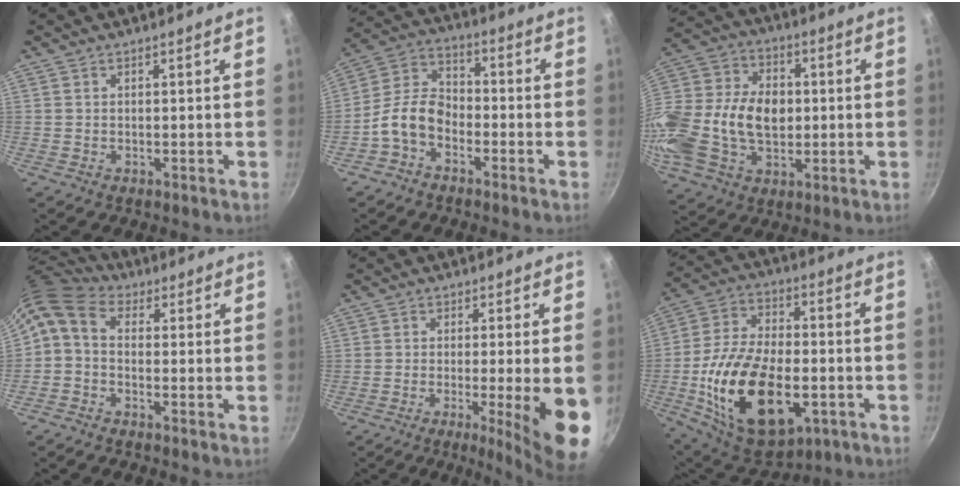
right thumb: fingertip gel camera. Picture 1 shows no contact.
{"total": 9.0, "force": [-4.0, 5.9, 5.6], "torque": [-0.094, 0.049, -0.094]}
{"total": 23.9, "force": [-0.8, 16.8, 17.0], "torque": [-0.332, 0.029, -0.017]}
{"total": 6.4, "force": [0.8, 4.5, 4.5], "torque": [-0.091, 0.024, -0.005]}
{"total": 12.5, "force": [-3.4, 1.6, 11.9], "torque": [-0.160, 0.000, -0.044]}
{"total": 24.6, "force": [-5.9, 13.7, 19.6], "torque": [-0.343, 0.018, -0.091]}